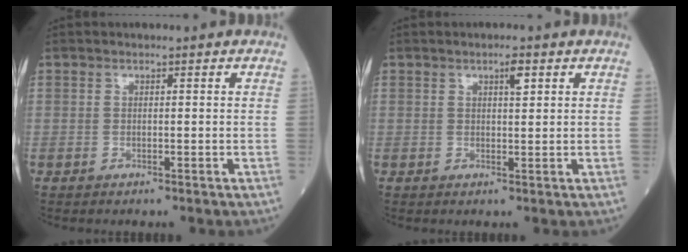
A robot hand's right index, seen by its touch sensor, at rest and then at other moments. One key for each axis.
{"total": 2.0, "fx": 1.0, "fy": 0.4, "fz": 1.7, "tx": -0.027, "ty": 0.000, "tz": 0.015}